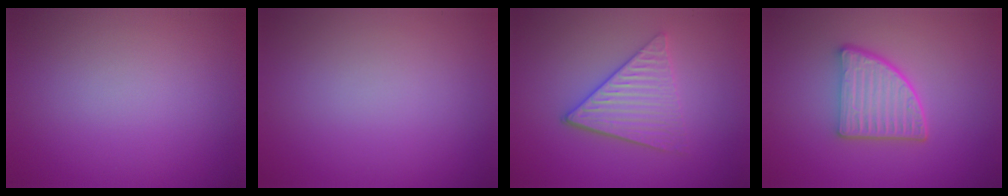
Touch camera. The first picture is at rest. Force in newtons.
{"total": 0.0}
{"total": 4.1, "press": 3.3, "slide": 2.3}
{"total": 4.8, "press": 3.8, "slide": 2.9}